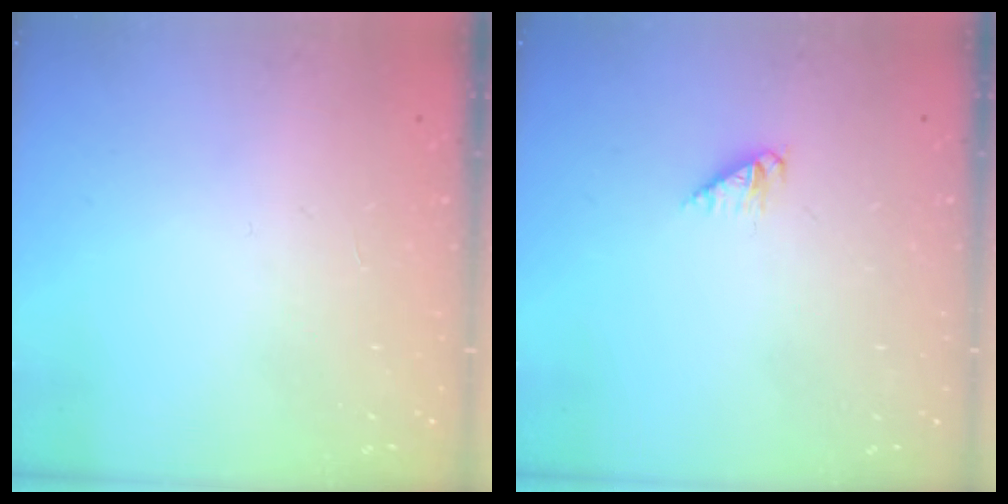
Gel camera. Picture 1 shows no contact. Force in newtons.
{"total": 3.0, "press": 3.0, "slide": 0.4}